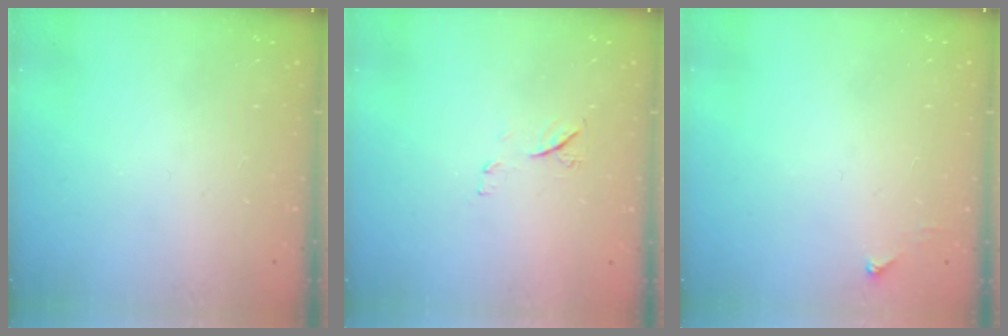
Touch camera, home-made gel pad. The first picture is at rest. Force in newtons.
{"total": 5.6, "press": 5.6, "slide": 0.7}
{"total": 3.5, "press": 3.4, "slide": 0.4}